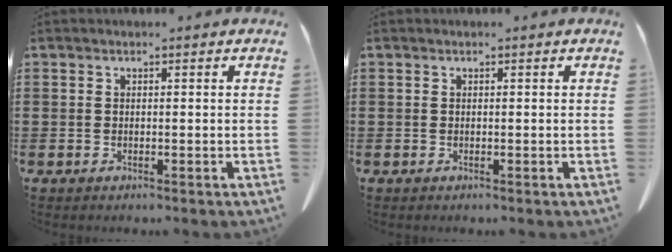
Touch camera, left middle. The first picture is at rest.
{"total": 0.0}